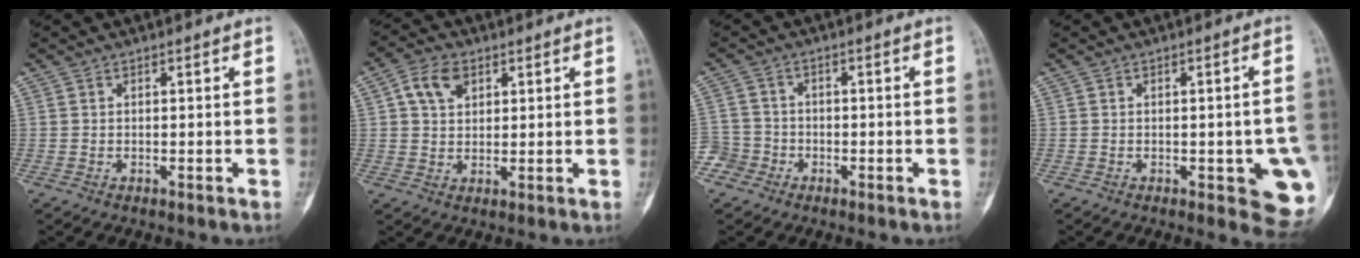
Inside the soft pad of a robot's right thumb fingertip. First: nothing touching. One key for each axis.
{"total": 6.3, "fx": 2.5, "fy": 4.3, "fz": 3.8, "tx": -0.055, "ty": 0.001, "tz": 0.045}
{"total": 4.2, "fx": -2.4, "fy": 3.4, "fz": -0.4, "tx": 0.027, "ty": 0.020, "tz": -0.051}
{"total": 6.9, "fx": -2.0, "fy": 2.5, "fz": 6.1, "tx": -0.047, "ty": -0.001, "tz": -0.022}